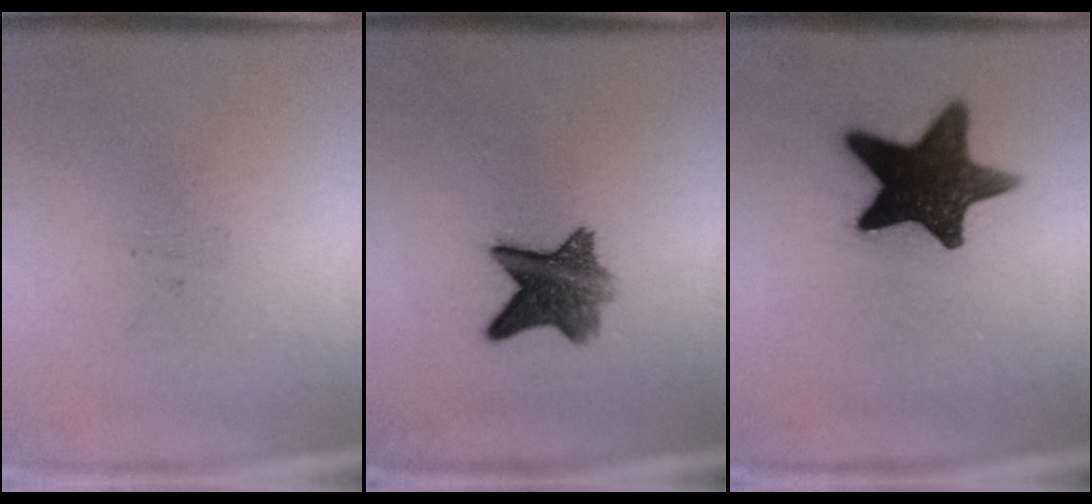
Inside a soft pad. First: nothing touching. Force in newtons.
{"total": 7.5}
{"total": 14.9}